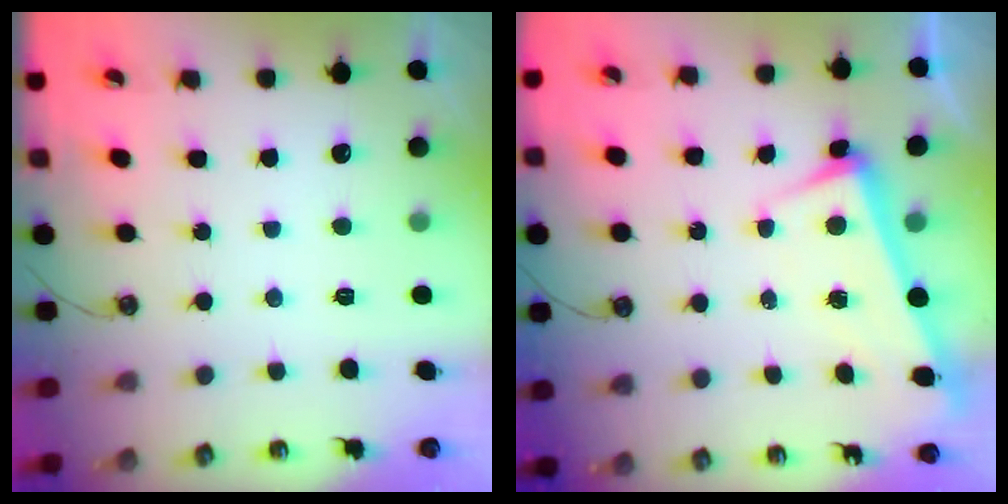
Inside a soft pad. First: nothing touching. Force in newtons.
{"total": 3.4, "press": 3.2, "slide": 1.0}